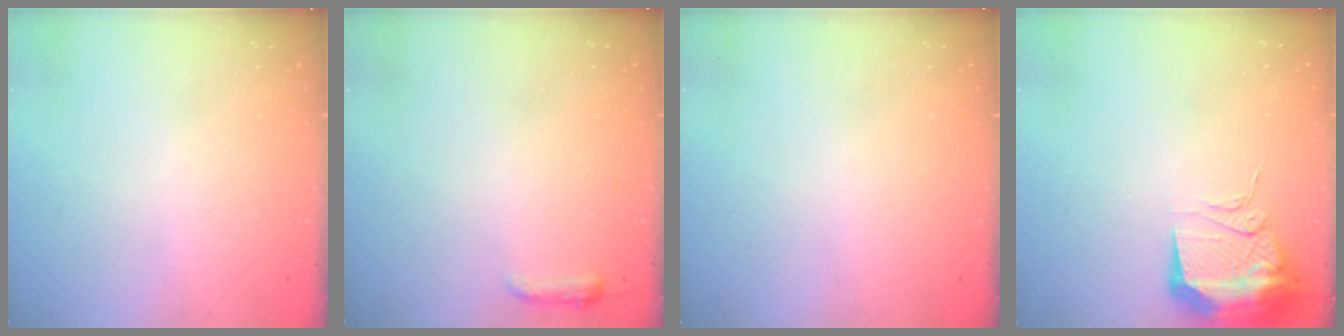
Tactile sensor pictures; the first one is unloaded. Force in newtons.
{"total": 3.6, "press": 3.5, "slide": 0.6}
{"total": 0.0}
{"total": 12.6, "press": 12.5, "slide": 1.2}